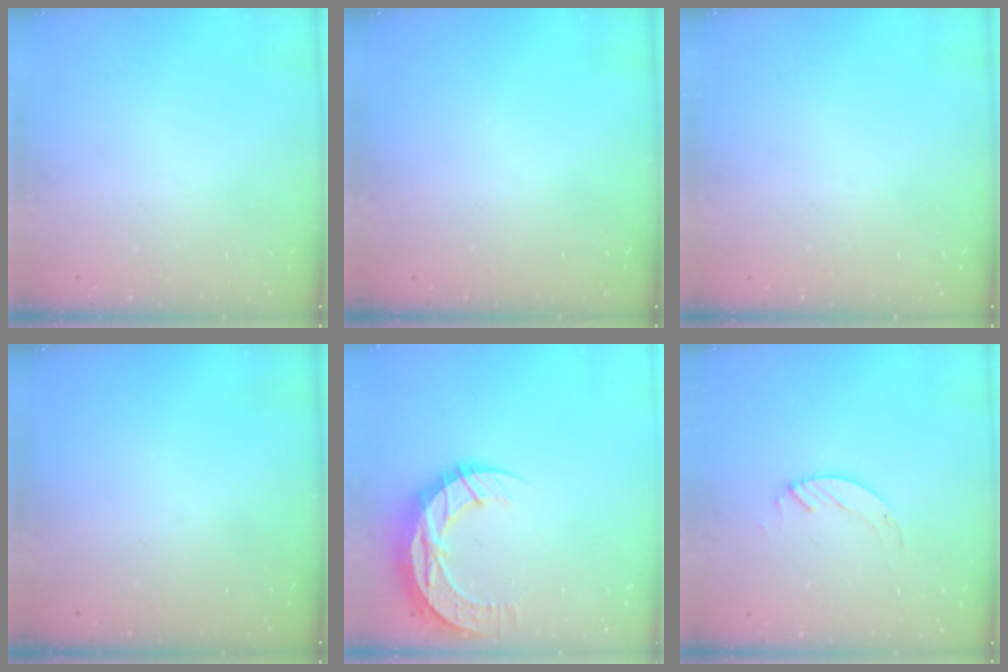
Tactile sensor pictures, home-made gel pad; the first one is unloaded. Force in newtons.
{"total": 0.0}
{"total": 0.0}
{"total": 0.0}
{"total": 12.2, "press": 12.2, "slide": 0.9}
{"total": 2.1, "press": 2.1, "slide": 0.2}